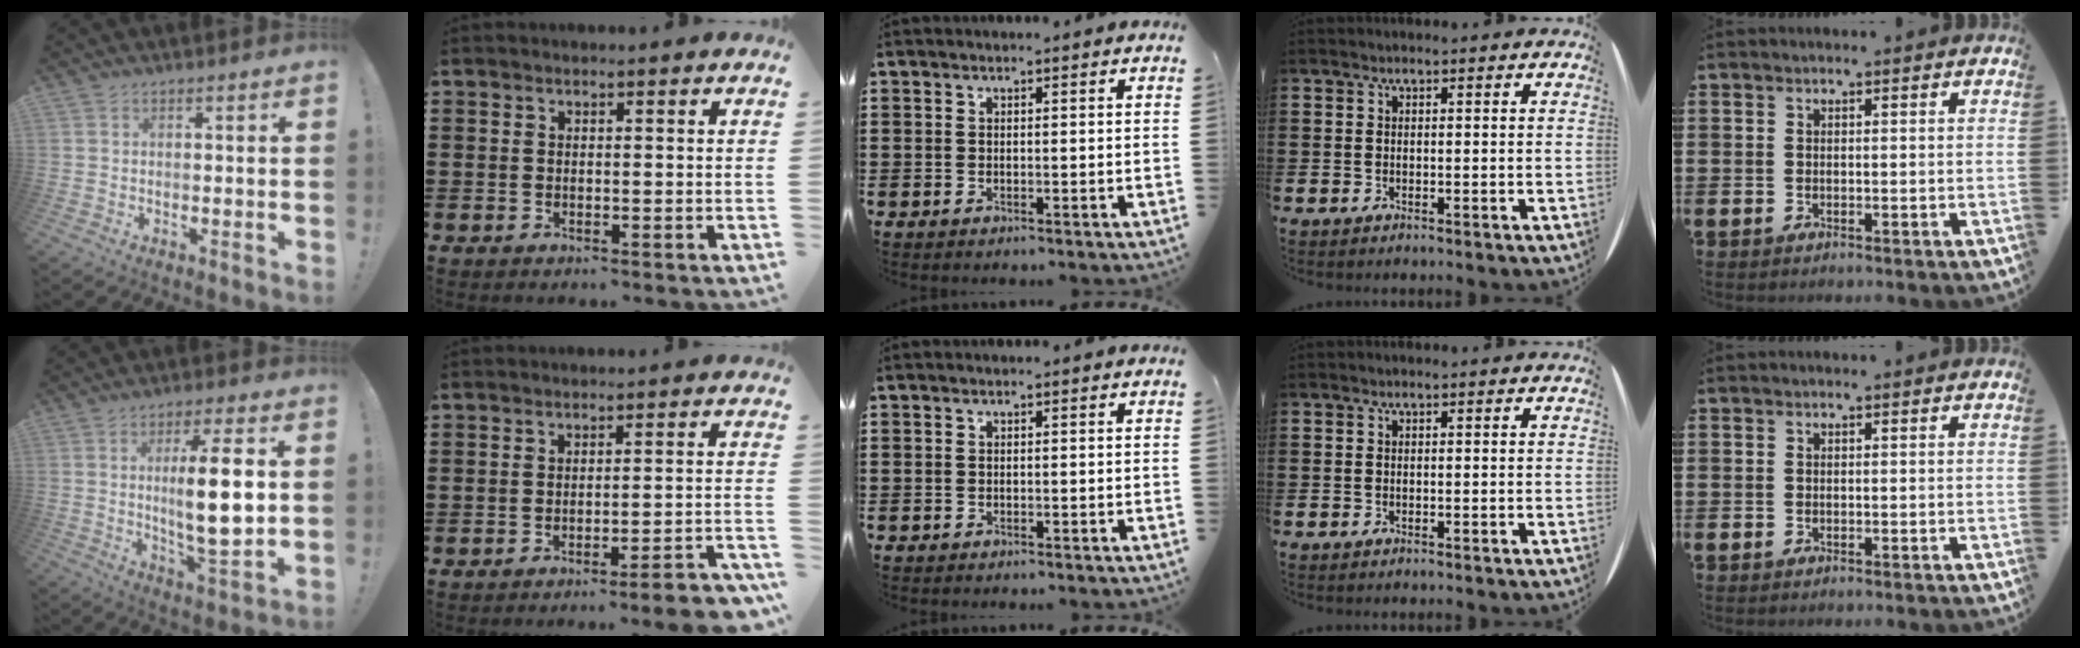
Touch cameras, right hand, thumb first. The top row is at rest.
{"thumb": {"total": 14.2, "force": [1.4, 3.0, 13.8], "torque": [-0.243, -0.012, 0.011]}, "index": {"total": 3.9, "force": [-3.3, -0.1, 2.2], "torque": [-0.037, -0.010, -0.062]}}